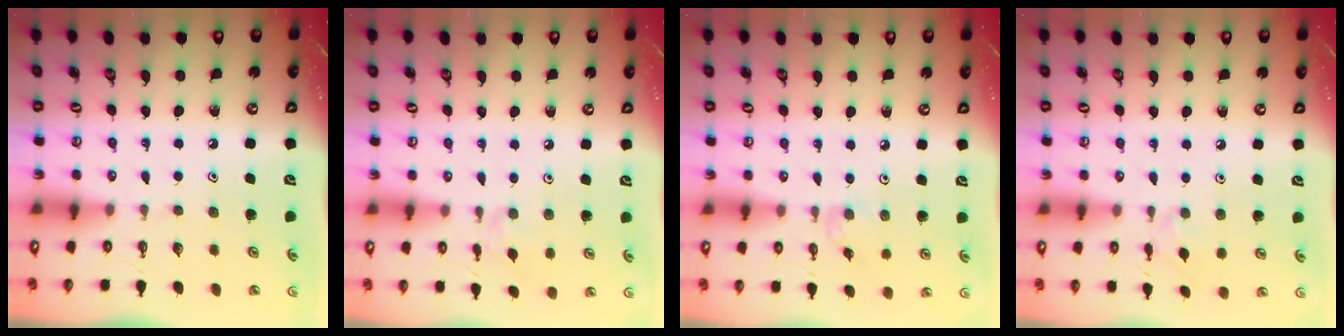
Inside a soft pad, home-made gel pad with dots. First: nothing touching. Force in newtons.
{"total": 2.6, "press": 2.6, "slide": 0.4}
{"total": 2.2, "press": 2.2, "slide": 0.4}
{"total": 2.2, "press": 2.1, "slide": 0.5}